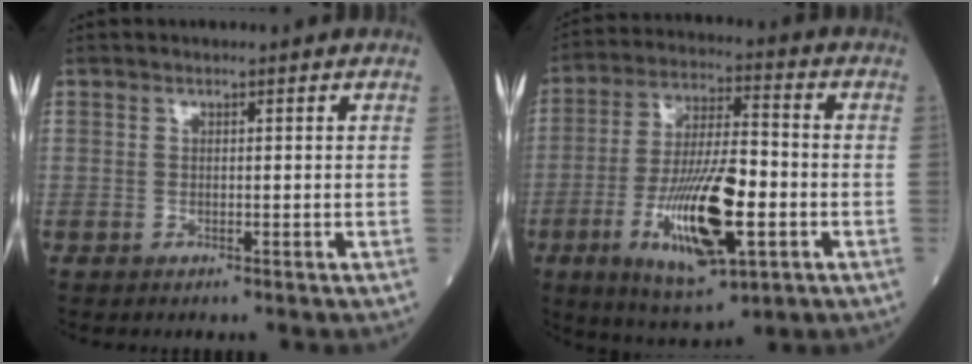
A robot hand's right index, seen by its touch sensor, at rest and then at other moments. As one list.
[{"total": 16.1, "force": [-4.8, 3.9, 14.8], "torque": [-0.282, -0.013, -0.077]}]